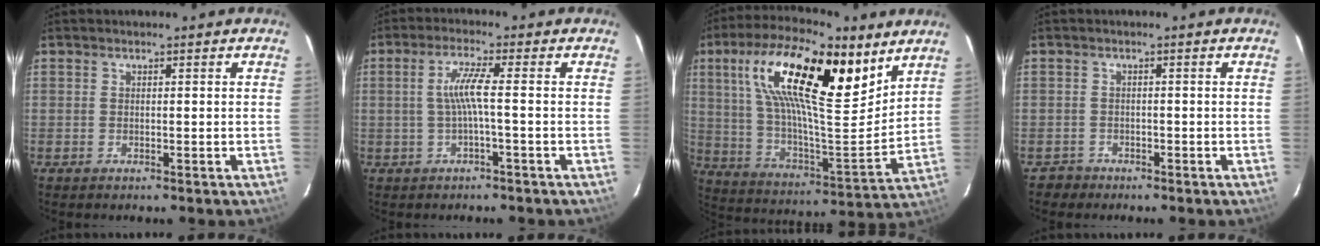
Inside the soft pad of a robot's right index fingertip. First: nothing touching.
{"total": 4.3, "force": [-0.7, -0.6, 4.2], "torque": [-0.089, 0.001, -0.009]}
{"total": 25.1, "force": [12.6, 8.3, 20.0], "torque": [-0.354, 0.035, 0.217]}
{"total": 2.3, "force": [-1.5, 1.7, -0.3], "torque": [0.000, 0.010, -0.027]}